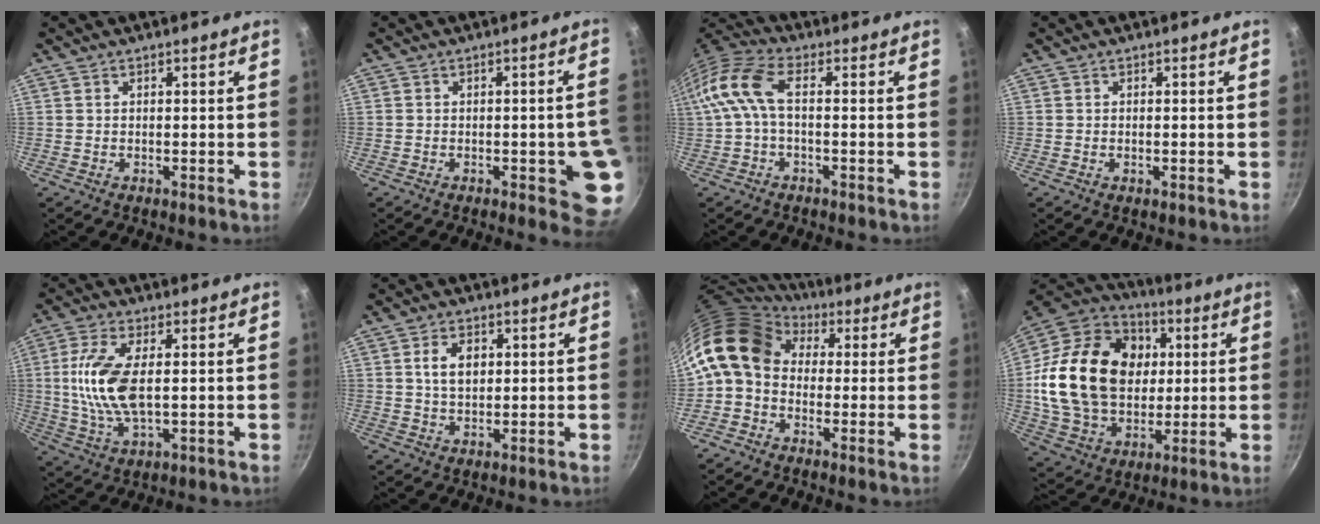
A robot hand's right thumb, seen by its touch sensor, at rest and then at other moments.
{"total": 8.3, "force": [-2.0, 2.9, 7.5], "torque": [-0.057, 0.008, -0.021]}
{"total": 9.3, "force": [-0.1, 4.6, 8.1], "torque": [-0.185, 0.027, -0.017]}
{"total": 0.7, "force": [-0.1, 0.3, 0.6], "torque": [-0.010, 0.001, -0.003]}
{"total": 12.0, "force": [1.0, 5.4, 10.7], "torque": [-0.221, -0.002, 0.018]}
{"total": 5.6, "force": [1.3, 3.7, 4.0], "torque": [-0.055, -0.001, 0.023]}
{"total": 12.1, "force": [2.3, 9.2, 7.5], "torque": [-0.126, 0.022, 0.016]}
{"total": 27.9, "force": [3.5, 20.6, 18.5], "torque": [-0.308, 0.015, 0.068]}